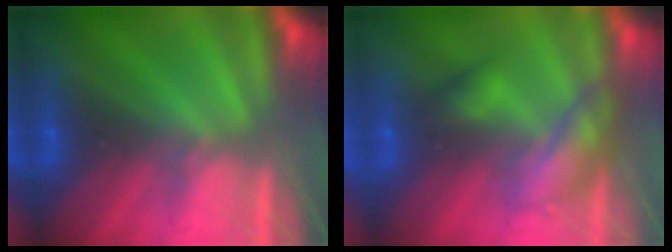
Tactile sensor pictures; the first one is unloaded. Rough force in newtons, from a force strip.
{"total": 2.6}